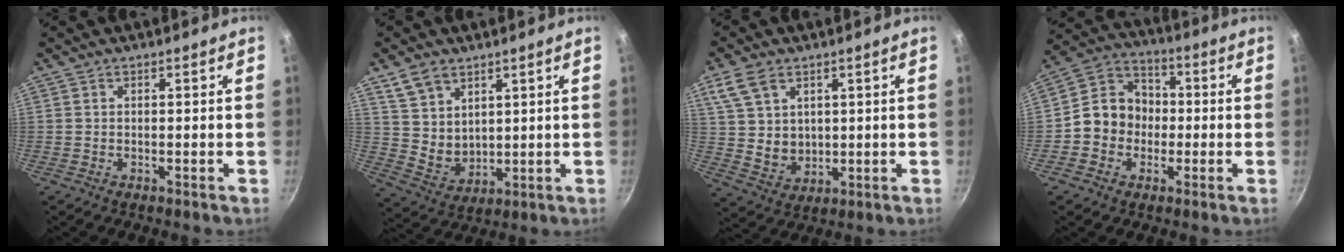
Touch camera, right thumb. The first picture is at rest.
{"total": 8.8, "force": [5.0, 6.0, 4.1], "torque": [-0.051, -0.019, 0.111]}
{"total": 9.2, "force": [4.0, 6.6, 5.0], "torque": [-0.078, -0.016, 0.090]}
{"total": 10.7, "force": [-1.5, 9.4, 4.9], "torque": [-0.042, 0.033, -0.045]}